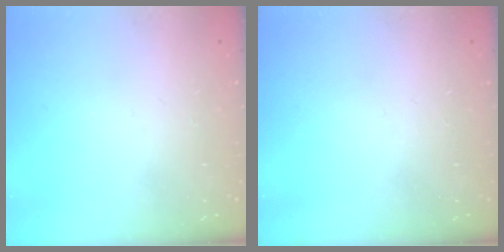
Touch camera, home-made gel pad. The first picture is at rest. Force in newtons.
{"total": 0.0}